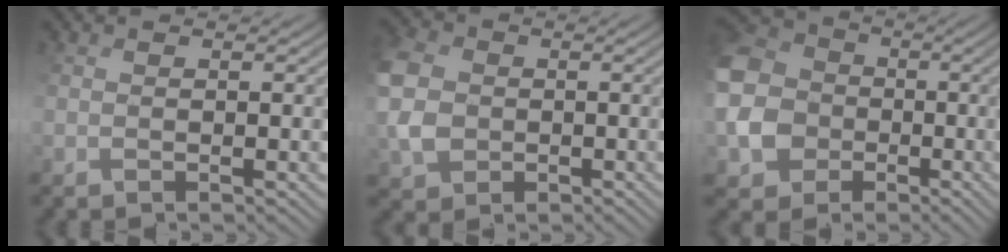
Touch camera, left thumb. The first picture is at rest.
{"total": 5.9, "force": [0.2, 5.1, 3.0], "torque": [-0.098, 0.007, -0.007]}
{"total": 11.1, "force": [-1.6, 9.9, 4.6], "torque": [-0.170, -0.018, -0.041]}